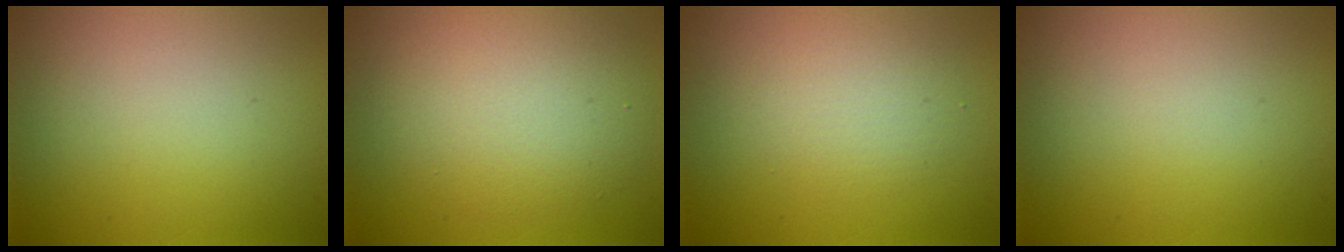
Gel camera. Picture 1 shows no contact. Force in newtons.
{"total": 5.2, "press": 5.2, "slide": 0.6}
{"total": 2.5, "press": 2.5, "slide": 0.2}
{"total": 0.0}